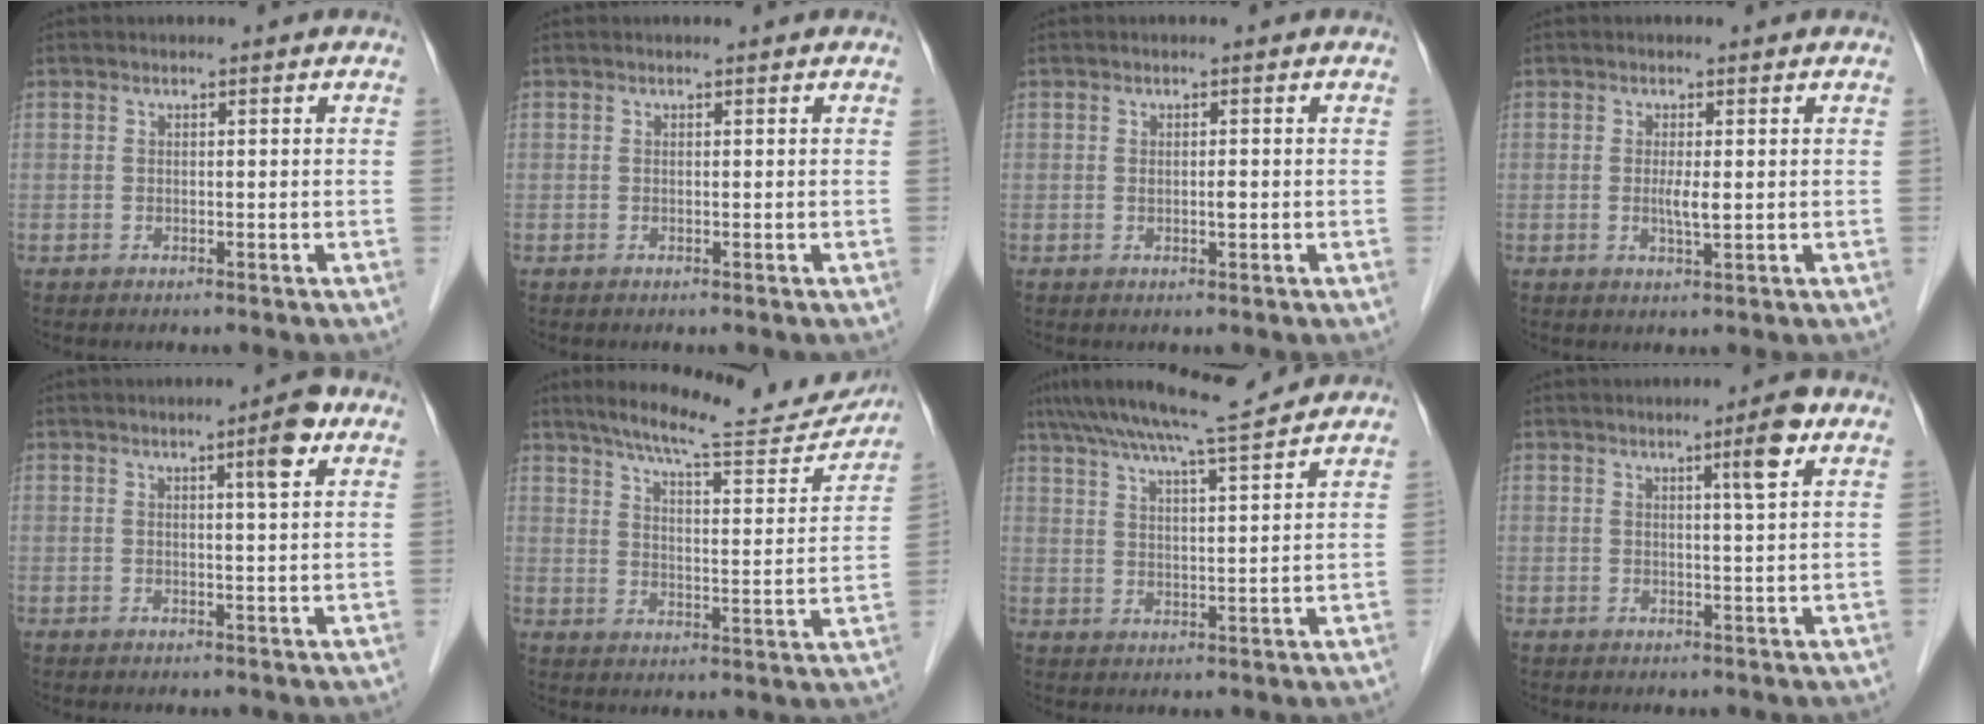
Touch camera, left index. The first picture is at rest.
{"total": 0.0}
{"total": 0.9, "force": [-0.3, 0.2, 0.8], "torque": [-0.015, -0.004, -0.004]}
{"total": 2.1, "force": [-0.1, 0.1, 2.1], "torque": [-0.044, -0.007, -0.002]}
{"total": 3.8, "force": [1.9, 0.0, 3.3], "torque": [-0.046, -0.001, 0.026]}
{"total": 15.4, "force": [14.2, 1.7, 5.8], "torque": [-0.085, -0.017, 0.192]}
{"total": 10.9, "force": [9.7, -0.6, 5.1], "torque": [-0.091, 0.012, 0.150]}
{"total": 4.0, "force": [2.0, -0.5, 3.4], "torque": [-0.055, -0.003, 0.032]}